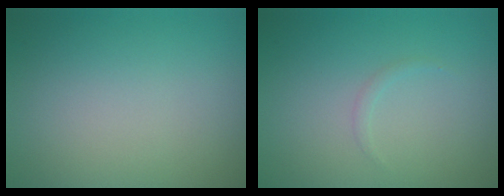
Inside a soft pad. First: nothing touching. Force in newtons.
{"total": 0.5, "press": 0.5, "slide": 0.0}